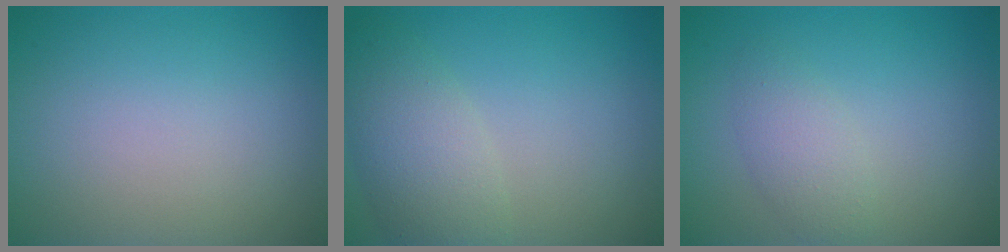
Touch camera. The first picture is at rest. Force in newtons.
{"total": 4.3, "press": 4.3, "slide": 0.3}
{"total": 2.2, "press": 2.2, "slide": 0.1}